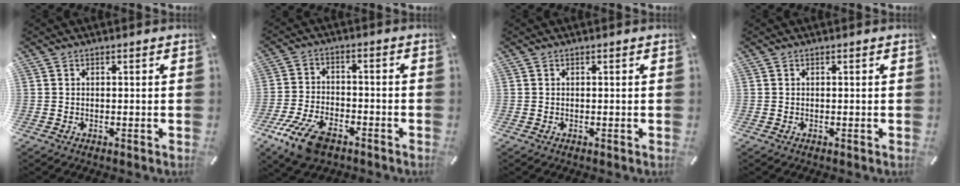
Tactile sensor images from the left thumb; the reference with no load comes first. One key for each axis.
{"total": 10.6, "fx": -6.5, "fy": 5.4, "fz": 6.4, "tx": -0.139, "ty": 0.027, "tz": -0.122}
{"total": 0.0}
{"total": 0.0}